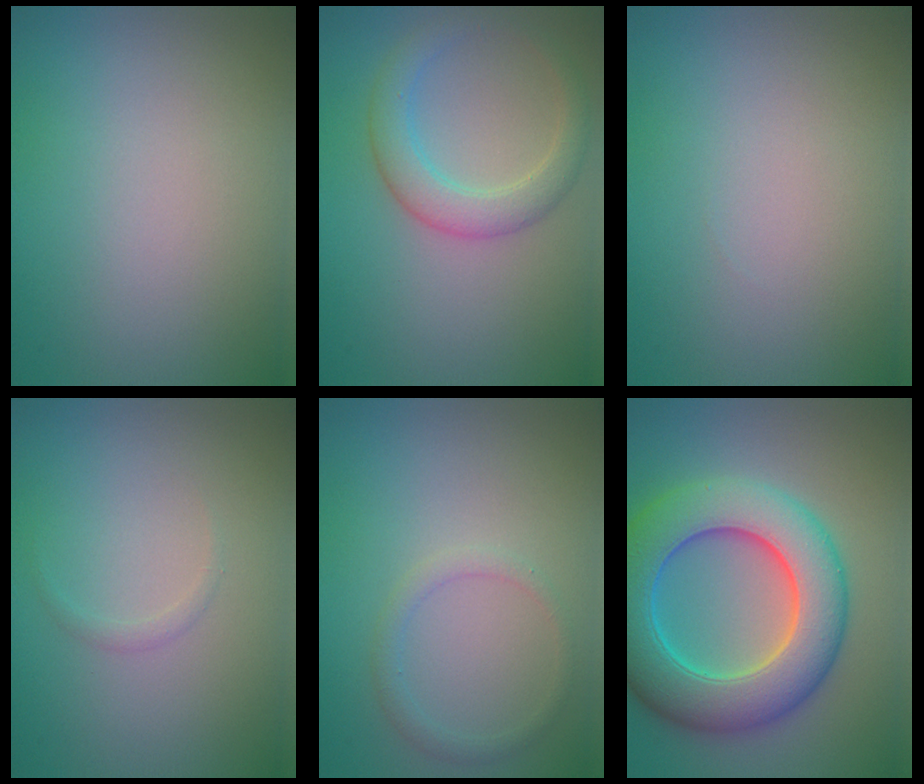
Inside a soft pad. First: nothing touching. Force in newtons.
{"total": 3.6, "press": 3.6, "slide": 0.3}
{"total": 0.0}
{"total": 0.6, "press": 0.6, "slide": 0.1}
{"total": 1.4, "press": 1.4, "slide": 0.1}
{"total": 10.6, "press": 10.6, "slide": 0.2}